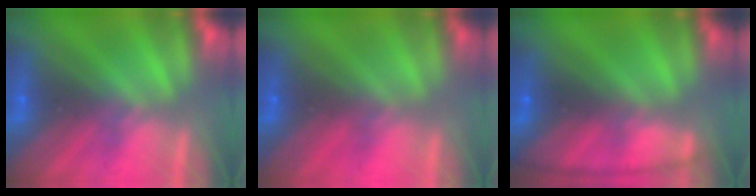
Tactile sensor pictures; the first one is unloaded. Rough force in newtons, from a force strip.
{"total": 3.7}
{"total": 8.1}